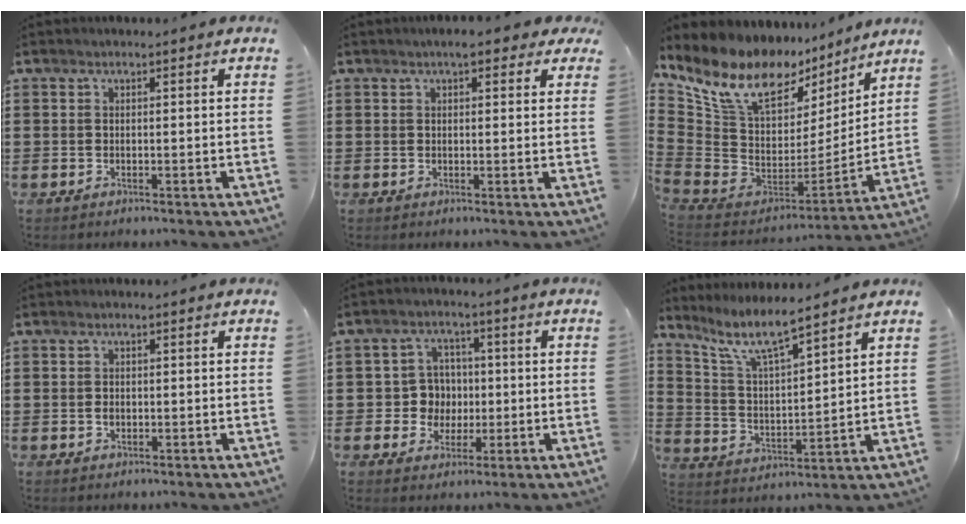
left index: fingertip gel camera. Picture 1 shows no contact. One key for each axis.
{"total": 3.3, "fx": 2.3, "fy": 1.0, "fz": 2.1, "tx": -0.039, "ty": 0.005, "tz": 0.039}
{"total": 12.4, "fx": 9.1, "fy": 5.9, "fz": 6.0, "tx": -0.157, "ty": -0.057, "tz": 0.161}
{"total": 0.9, "fx": 0.0, "fy": 0.6, "fz": 0.6, "tx": -0.016, "ty": 0.003, "tz": -0.001}
{"total": 6.1, "fx": 0.1, "fy": 5.8, "fz": 1.7, "tx": -0.050, "ty": 0.016, "tz": 0.001}
{"total": 7.6, "fx": 6.5, "fy": 0.8, "fz": 3.9, "tx": -0.100, "ty": -0.030, "tz": 0.113}